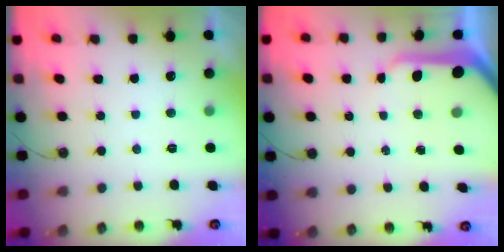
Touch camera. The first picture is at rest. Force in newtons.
{"total": 10.9, "press": 10.9, "slide": 1.0}